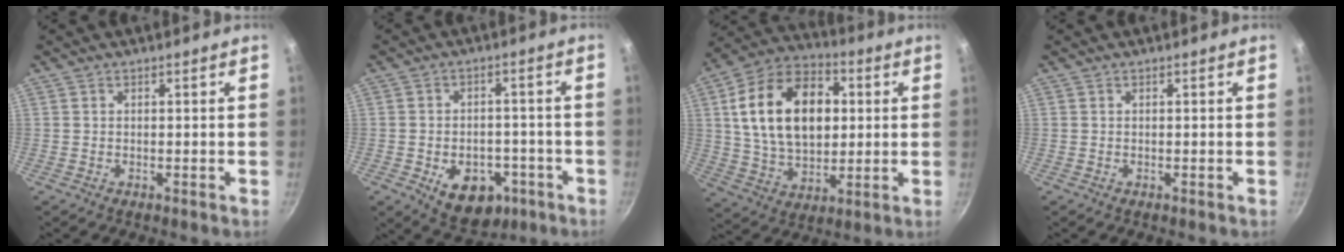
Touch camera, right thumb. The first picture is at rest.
{"total": 11.5, "force": [-4.5, 8.0, 6.9], "torque": [-0.064, 0.019, -0.049]}
{"total": 21.9, "force": [4.0, 14.4, 16.0], "torque": [-0.249, 0.010, 0.063]}
{"total": 0.0}